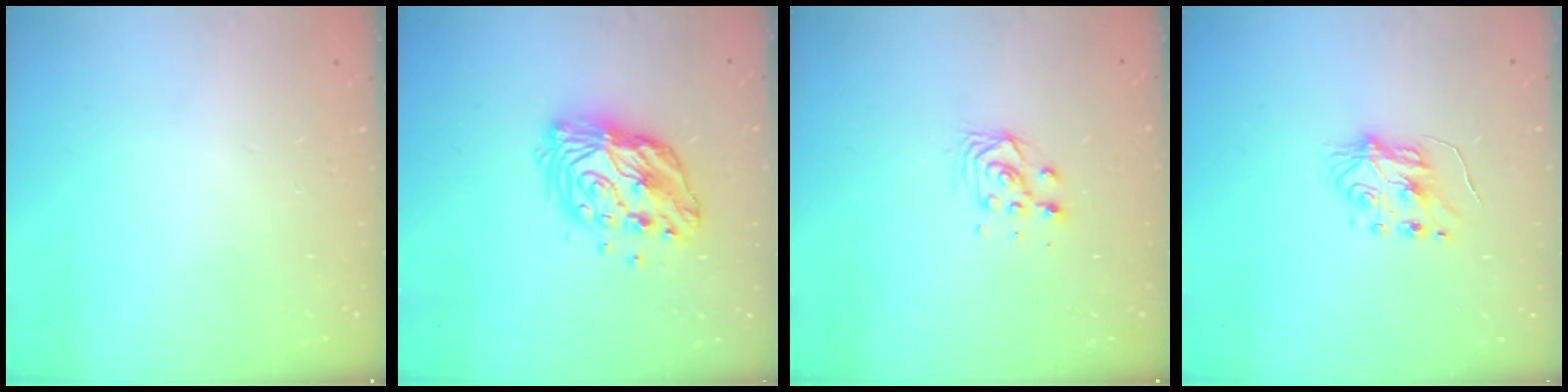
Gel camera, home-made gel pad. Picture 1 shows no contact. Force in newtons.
{"total": 13.0, "press": 13.0, "slide": 0.9}
{"total": 7.3, "press": 7.3, "slide": 0.4}
{"total": 5.2, "press": 5.1, "slide": 0.7}